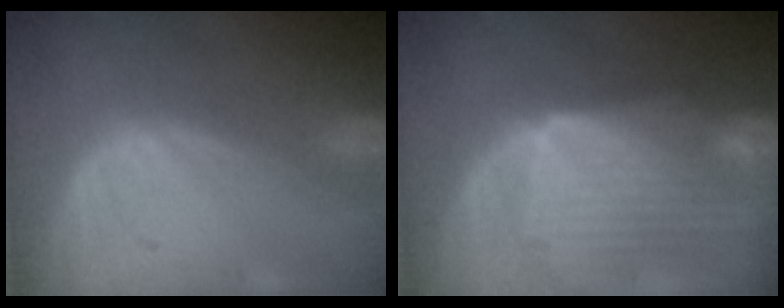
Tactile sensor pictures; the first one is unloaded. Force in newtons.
{"total": 9.8, "press": 8.8, "slide": 4.3}